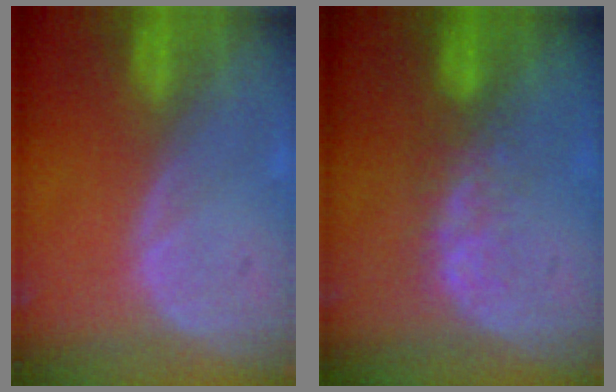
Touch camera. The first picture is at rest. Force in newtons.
{"total": 3.3, "press": 3.0, "slide": 1.4}